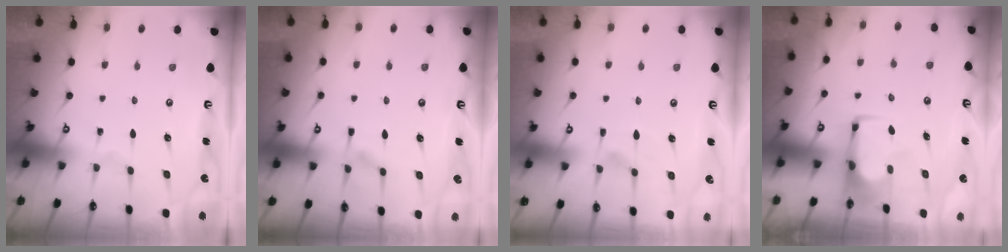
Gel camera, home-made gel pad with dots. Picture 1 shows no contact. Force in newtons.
{"total": 3.9, "press": 3.9, "slide": 0.6}
{"total": 2.5, "press": 2.2, "slide": 1.2}
{"total": 0.6, "press": 0.6, "slide": 0.2}